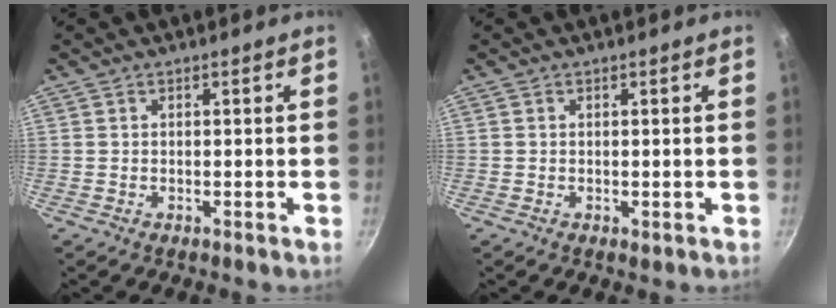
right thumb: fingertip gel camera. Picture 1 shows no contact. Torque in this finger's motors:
{"motor_torque": [0.02, -0.21, 0.26, 0.07, 0.06]}